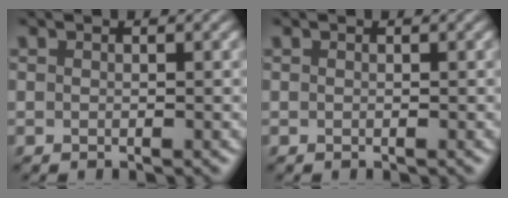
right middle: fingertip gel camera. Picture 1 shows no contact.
{"total": 0.0}